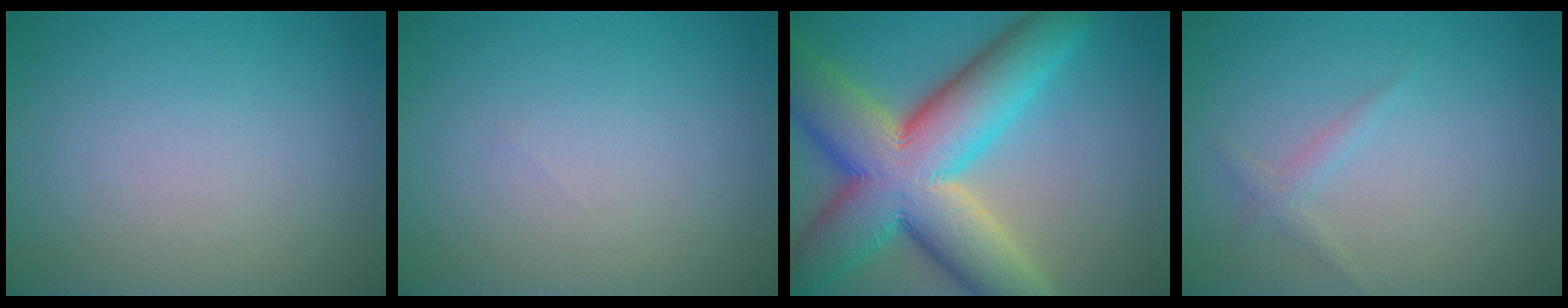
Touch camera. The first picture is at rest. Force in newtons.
{"total": 0.0}
{"total": 15.1, "press": 15.1, "slide": 1.0}
{"total": 1.1, "press": 1.1, "slide": 0.1}